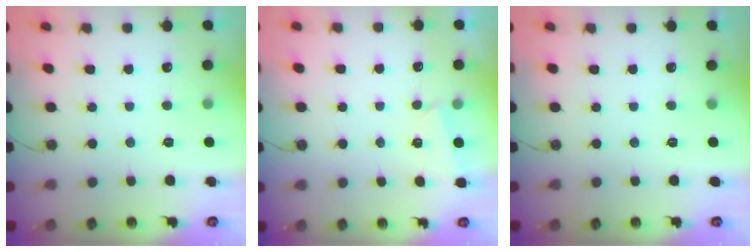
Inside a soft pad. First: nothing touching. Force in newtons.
{"total": 2.6, "press": 1.3, "slide": 2.2}
{"total": 0.0}